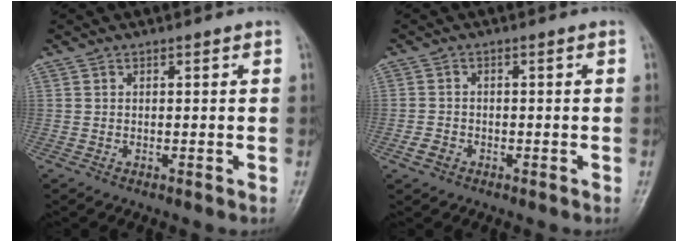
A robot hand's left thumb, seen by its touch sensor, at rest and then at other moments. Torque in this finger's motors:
{"motor_torque": [0.02, 0.07, -0.25, 0.08, 0.00]}